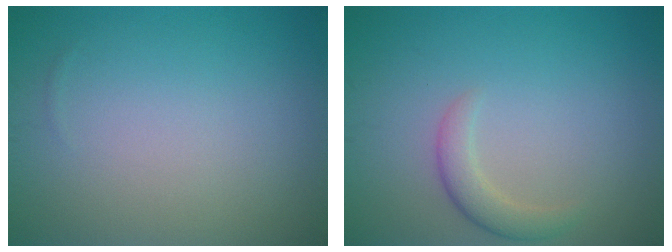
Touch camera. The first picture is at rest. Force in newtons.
{"total": 2.1, "press": 2.1, "slide": 0.1}